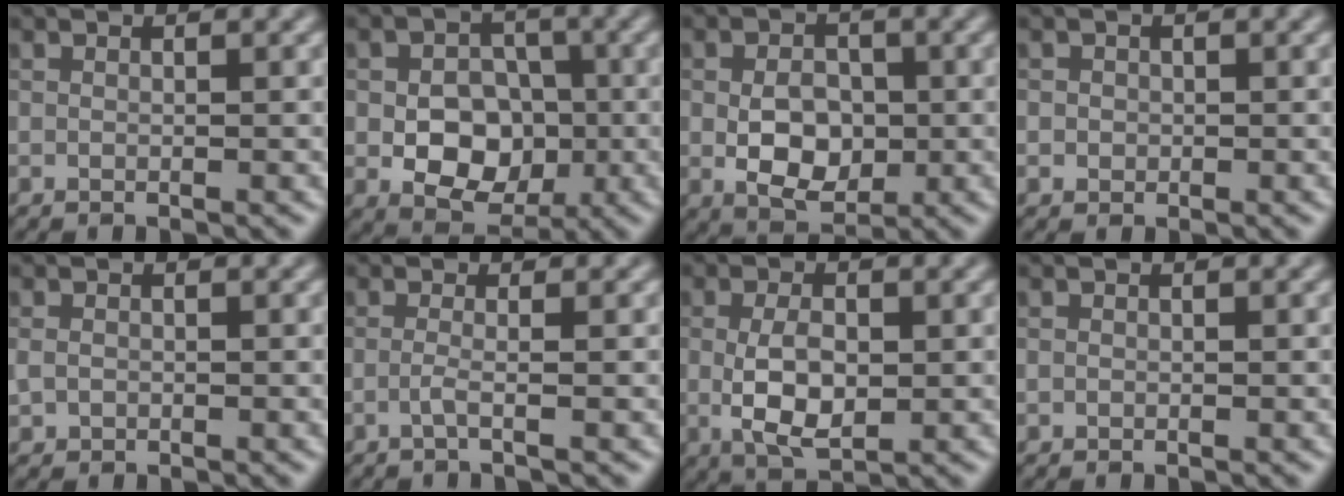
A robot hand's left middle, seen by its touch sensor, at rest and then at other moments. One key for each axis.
{"total": 6.5, "fx": -1.4, "fy": 4.8, "fz": 4.2, "tx": -0.043, "ty": 0.000, "tz": -0.032}
{"total": 4.7, "fx": -0.5, "fy": 3.2, "fz": 3.4, "tx": -0.059, "ty": -0.003, "tz": -0.009}
{"total": 0.8, "fx": 0.0, "fy": 0.8, "fz": 0.2, "tx": 0.005, "ty": -0.004, "tz": 0.000}
{"total": 1.1, "fx": -0.1, "fy": 0.9, "fz": 0.6, "tx": -0.012, "ty": -0.003, "tz": -0.001}
{"total": 1.6, "fx": -0.4, "fy": 0.4, "fz": 1.5, "tx": -0.025, "ty": -0.004, "tz": -0.013}
{"total": 4.6, "fx": -0.2, "fy": 2.4, "fz": 3.9, "tx": -0.083, "ty": -0.004, "tz": 0.000}
{"total": 0.0}